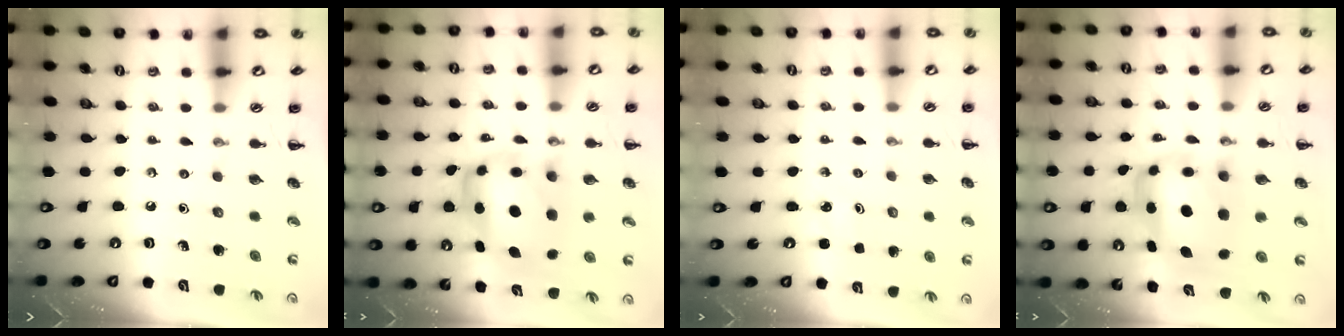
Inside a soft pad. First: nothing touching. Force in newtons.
{"total": 7.3, "press": 7.1, "slide": 1.9}
{"total": 1.4, "press": 1.4, "slide": 0.4}
{"total": 7.1, "press": 6.9, "slide": 1.9}